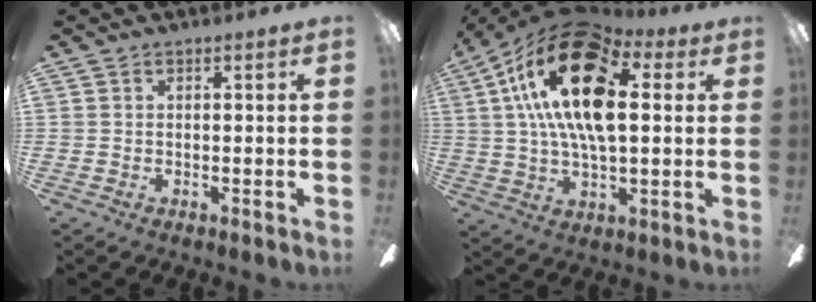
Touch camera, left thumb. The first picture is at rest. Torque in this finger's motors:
{"motor_torque": [0.58, 1.86, 1.46, -1.31, 0.43]}